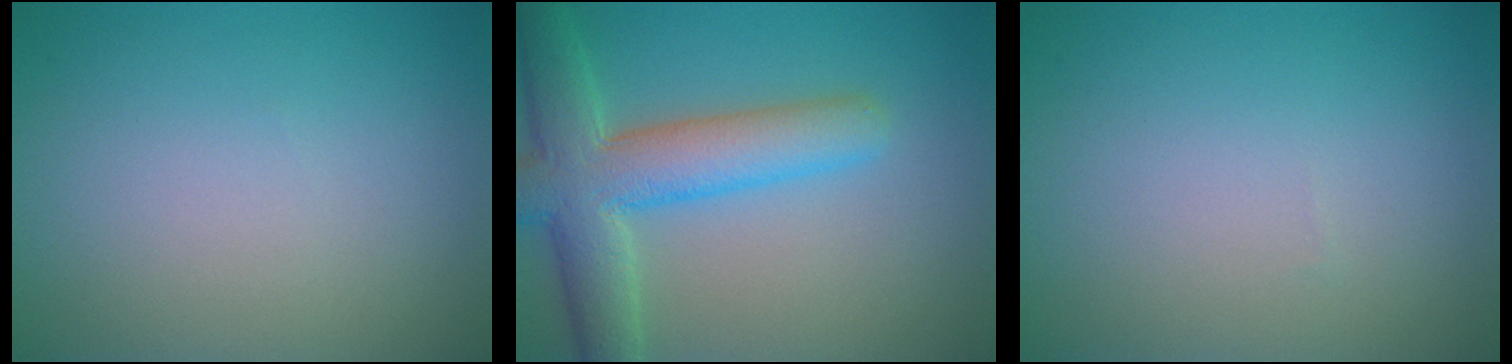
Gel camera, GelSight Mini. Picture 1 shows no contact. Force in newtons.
{"total": 7.5, "press": 7.5, "slide": 0.6}
{"total": 0.0}